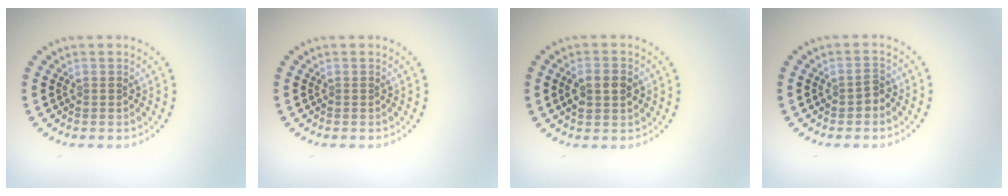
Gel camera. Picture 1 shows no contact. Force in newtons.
{"total": 0.0}
{"total": 3.6, "press": 3.6, "slide": 0.2}
{"total": 1.2, "press": 1.2, "slide": 0.3}